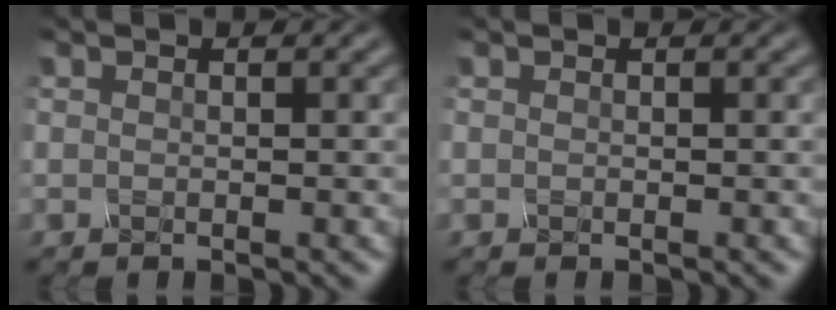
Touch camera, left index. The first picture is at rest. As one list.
[{"total": 0.0}]